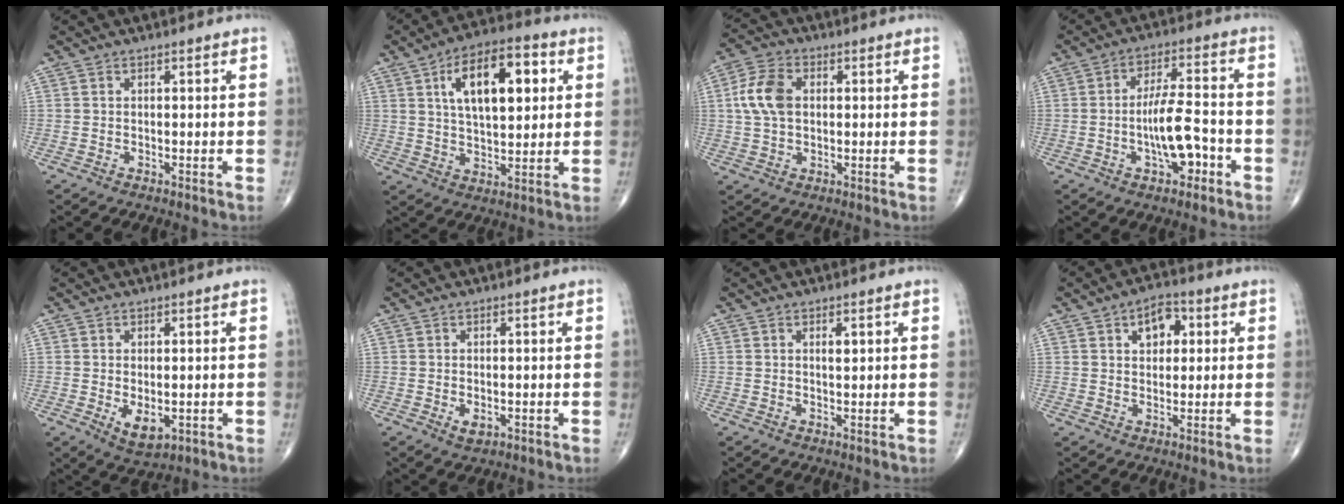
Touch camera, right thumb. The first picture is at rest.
{"total": 15.3, "force": [4.7, 7.2, 12.7], "torque": [-0.179, 0.004, 0.075]}
{"total": 8.2, "force": [1.1, 5.4, 6.0], "torque": [-0.122, 0.012, 0.018]}
{"total": 9.2, "force": [-2.8, 3.5, 8.0], "torque": [-0.133, 0.029, -0.048]}
{"total": 5.0, "force": [-1.0, 2.7, 4.1], "torque": [-0.059, -0.012, -0.004]}
{"total": 2.0, "force": [-0.5, 1.2, 1.6], "torque": [-0.023, -0.004, -0.005]}
{"total": 1.3, "force": [0.5, 0.5, 1.1], "torque": [-0.014, -0.002, 0.008]}
{"total": 6.5, "force": [2.2, 4.2, 4.5], "torque": [-0.038, 0.002, 0.027]}